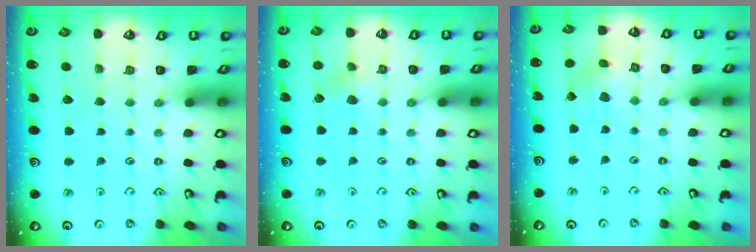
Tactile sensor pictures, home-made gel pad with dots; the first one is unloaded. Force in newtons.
{"total": 3.1, "press": 3.1, "slide": 0.6}
{"total": 3.0, "press": 3.0, "slide": 0.1}